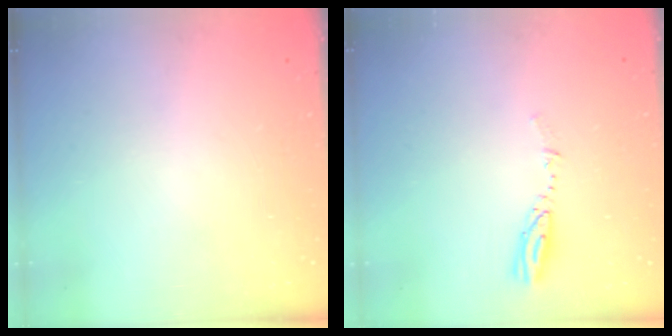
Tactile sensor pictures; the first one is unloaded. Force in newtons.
{"total": 3.6, "press": 3.6, "slide": 0.5}